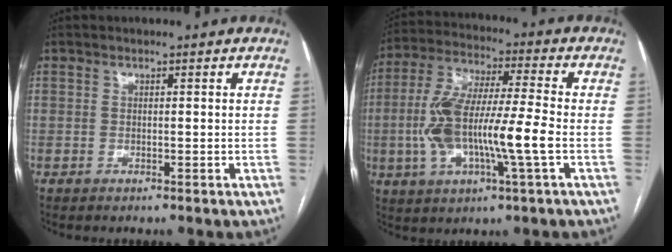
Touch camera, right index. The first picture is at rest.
{"total": 14.7, "force": [-2.6, 1.8, 14.3], "torque": [-0.296, 0.010, -0.048]}